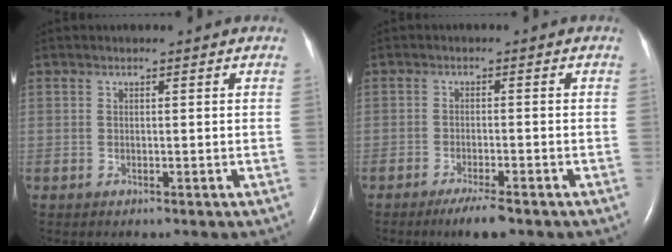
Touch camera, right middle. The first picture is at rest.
{"total": 4.3, "force": [-3.1, 0.5, 2.9], "torque": [-0.055, -0.008, -0.051]}